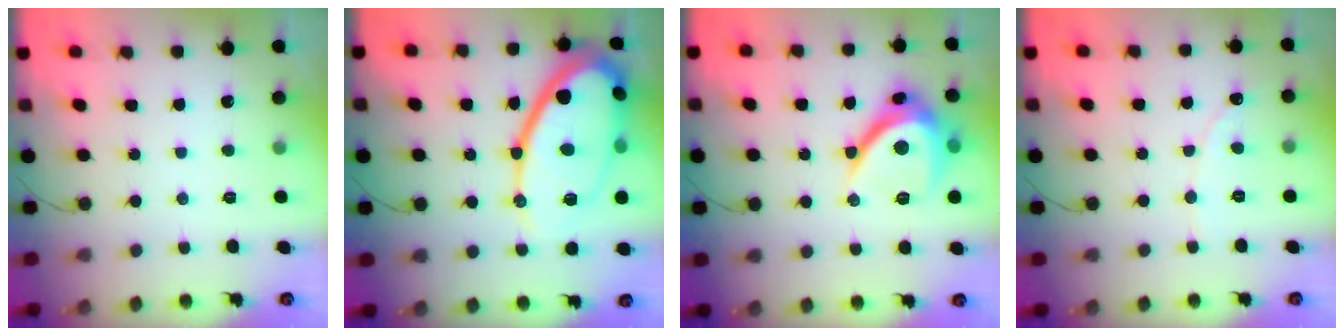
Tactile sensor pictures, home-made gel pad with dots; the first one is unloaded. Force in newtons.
{"total": 23.3, "press": 23.2, "slide": 2.3}
{"total": 12.5, "press": 12.4, "slide": 1.5}
{"total": 1.8, "press": 1.8, "slide": 0.1}